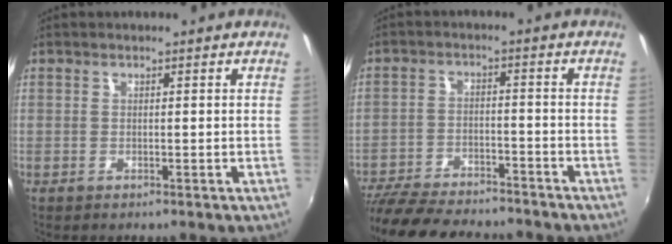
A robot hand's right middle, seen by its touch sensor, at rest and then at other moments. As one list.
[{"total": 17.9, "force": [-15.5, 4.7, 7.5], "torque": [-0.165, -0.026, -0.240]}]